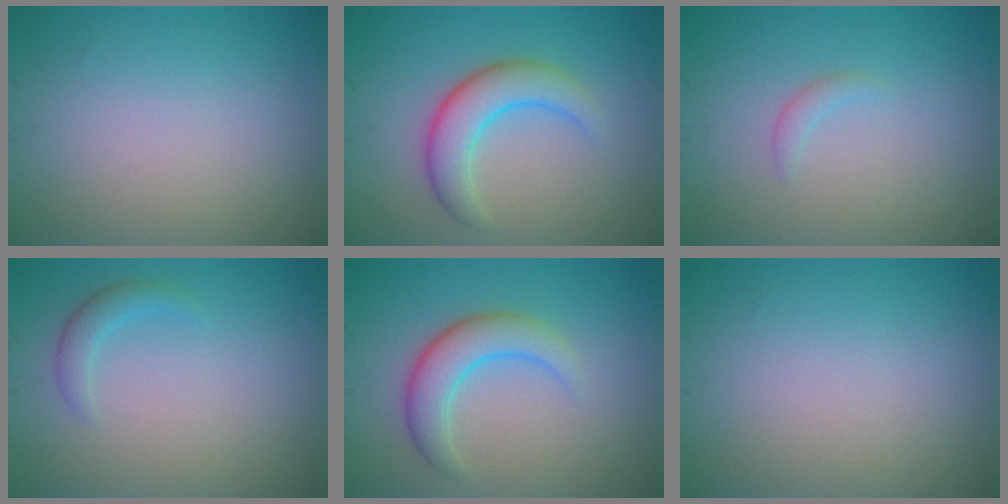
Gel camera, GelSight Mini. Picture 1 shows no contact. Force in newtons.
{"total": 4.5, "press": 4.5, "slide": 0.1}
{"total": 0.9, "press": 0.9, "slide": 0.1}
{"total": 1.6, "press": 1.6, "slide": 0.1}
{"total": 4.2, "press": 4.2, "slide": 0.1}
{"total": 0.0}